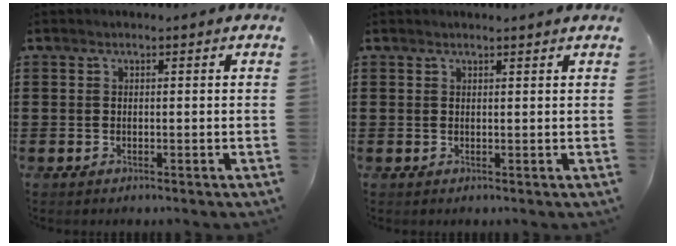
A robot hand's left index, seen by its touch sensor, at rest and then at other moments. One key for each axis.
{"total": 0.9, "fx": 0.9, "fy": -0.1, "fz": 0.2, "tx": -0.005, "ty": -0.002, "tz": 0.017}